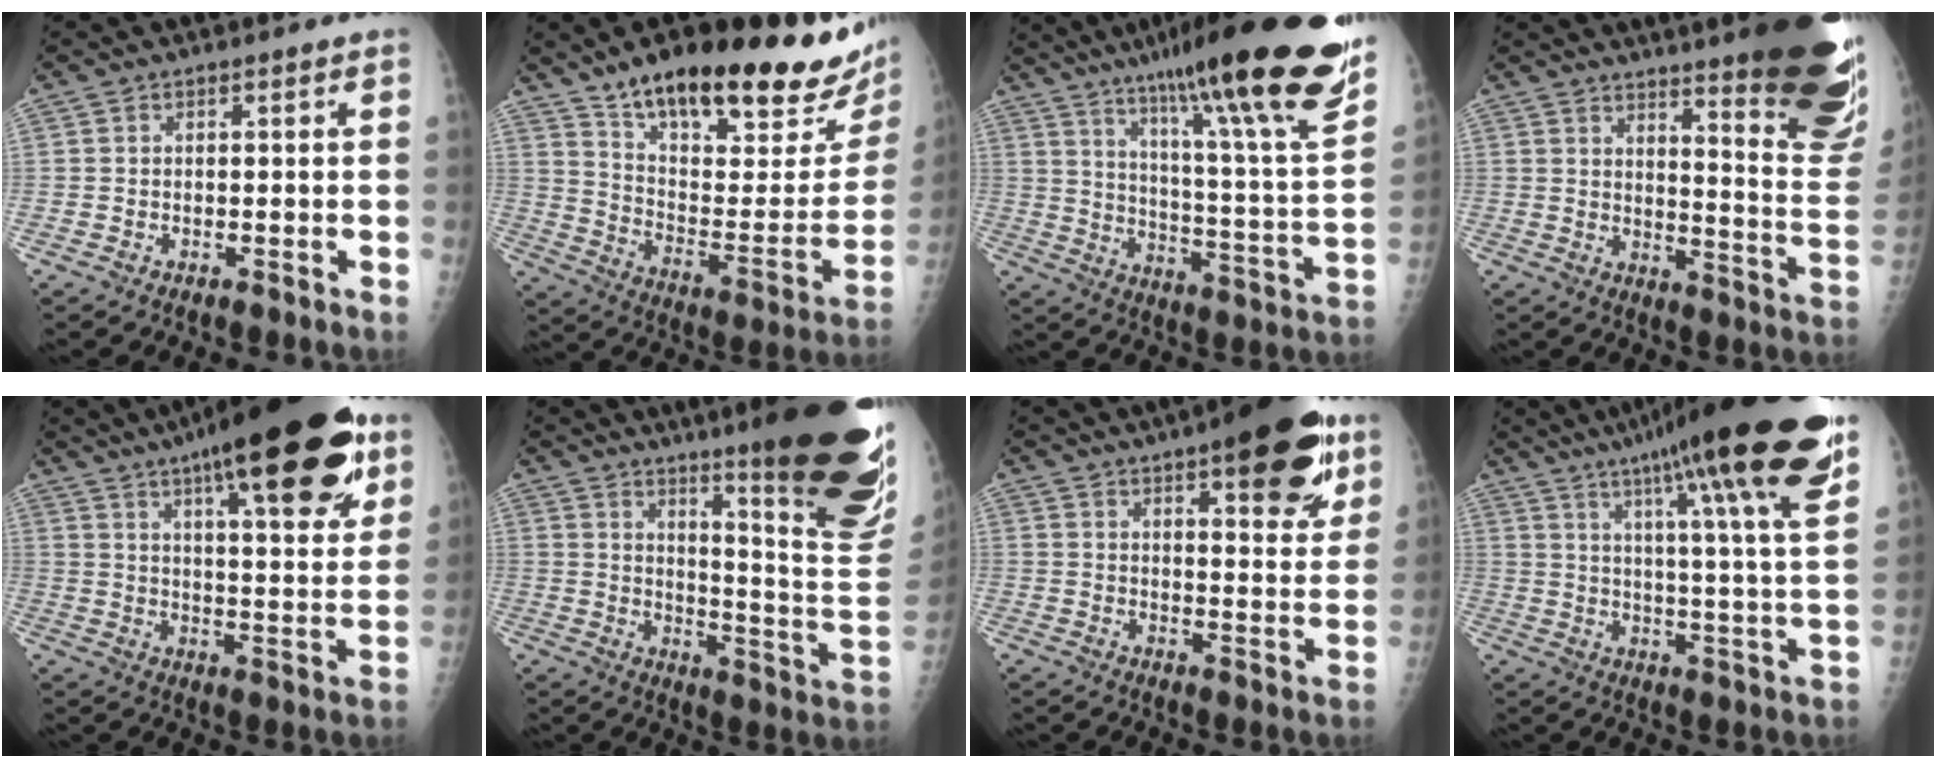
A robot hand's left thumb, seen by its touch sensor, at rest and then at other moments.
{"total": 31.0, "force": [20.7, 9.1, 21.2], "torque": [-0.278, -0.067, 0.314]}
{"total": 30.0, "force": [20.7, 2.9, 21.6], "torque": [-0.308, -0.083, 0.307]}
{"total": 24.9, "force": [17.4, 3.9, 17.3], "torque": [-0.185, -0.125, 0.218]}
{"total": 27.0, "force": [15.6, 7.4, 20.7], "torque": [-0.283, -0.028, 0.228]}
{"total": 28.5, "force": [17.1, 3.8, 22.5], "torque": [-0.239, -0.092, 0.240]}
{"total": 19.1, "force": [10.8, 6.0, 14.5], "torque": [-0.167, -0.038, 0.148]}
{"total": 27.1, "force": [17.8, 2.4, 20.3], "torque": [-0.300, -0.059, 0.256]}